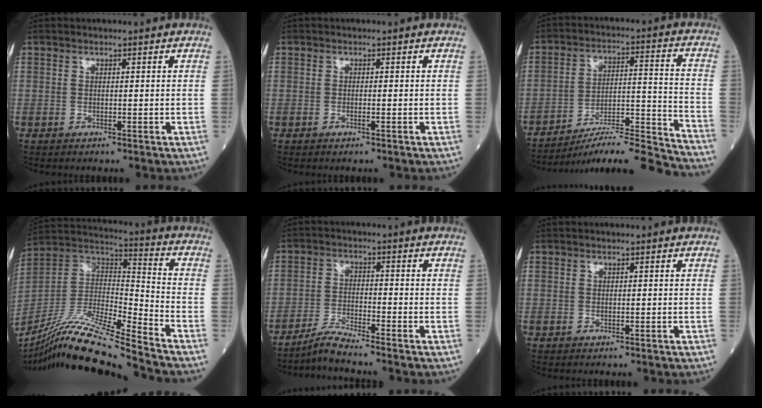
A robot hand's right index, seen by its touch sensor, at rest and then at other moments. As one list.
[{"total": 0.7, "force": [-0.3, 0.0, 0.7], "torque": [-0.015, -0.001, -0.005]}, {"total": 16.4, "force": [-15.5, -1.5, 5.0], "torque": [-0.077, 0.024, -0.250]}, {"total": 19.8, "force": [-17.2, -1.5, 9.7], "torque": [-0.199, -0.007, -0.320]}, {"total": 4.2, "force": [-4.0, -0.9, 1.1], "torque": [-0.023, -0.022, -0.081]}, {"total": 0.0}]